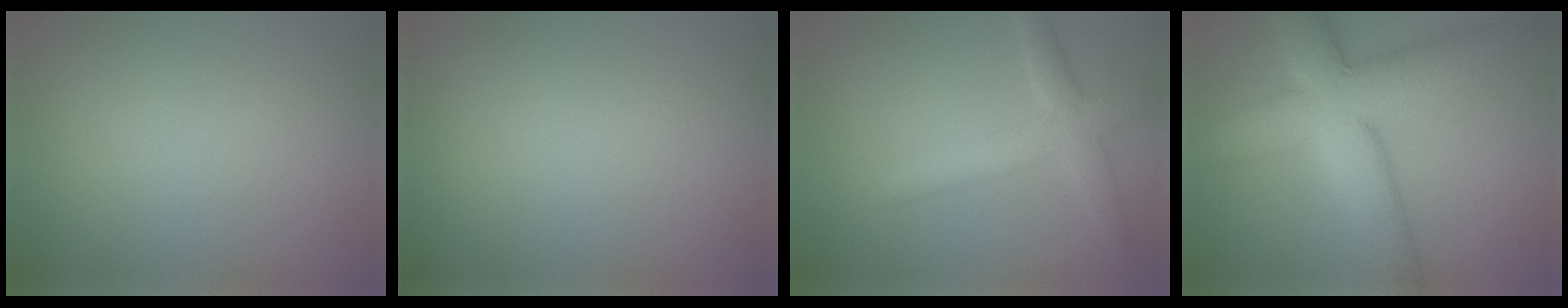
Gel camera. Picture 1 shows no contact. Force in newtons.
{"total": 0.0}
{"total": 3.5, "press": 3.5, "slide": 0.1}
{"total": 10.4, "press": 10.4, "slide": 0.6}